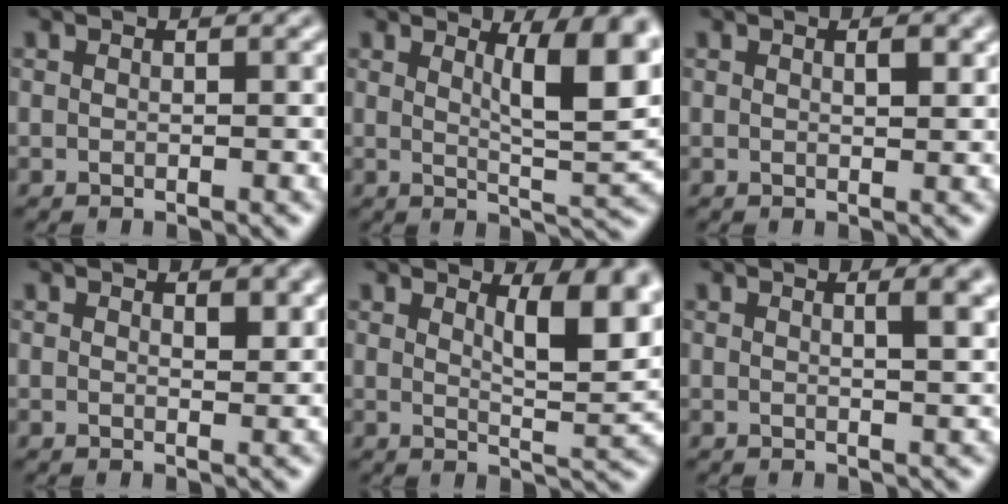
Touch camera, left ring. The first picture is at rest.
{"total": 7.4, "force": [2.7, 1.9, 6.6], "torque": [-0.085, -0.007, 0.045]}
{"total": 1.1, "force": [0.5, 0.4, 0.9], "torque": [-0.014, -0.004, 0.009]}
{"total": 1.3, "force": [0.7, 0.6, 0.9], "torque": [-0.012, -0.005, 0.014]}
{"total": 6.1, "force": [2.8, 1.9, 5.1], "torque": [-0.066, -0.006, 0.046]}
{"total": 3.0, "force": [1.1, 1.0, 2.6], "torque": [-0.017, 0.006, 0.012]}